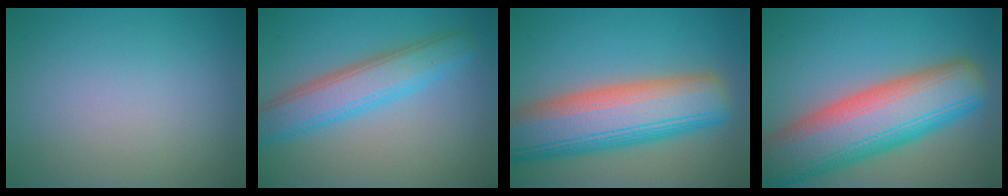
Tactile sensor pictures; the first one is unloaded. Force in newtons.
{"total": 5.2, "press": 5.2, "slide": 0.1}
{"total": 11.5, "press": 11.5, "slide": 0.6}
{"total": 12.9, "press": 12.9, "slide": 0.8}